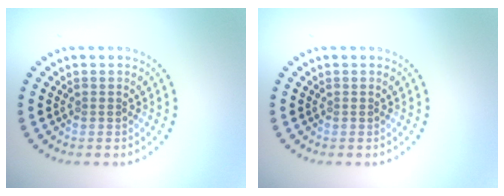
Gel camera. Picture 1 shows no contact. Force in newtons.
{"total": 0.0}